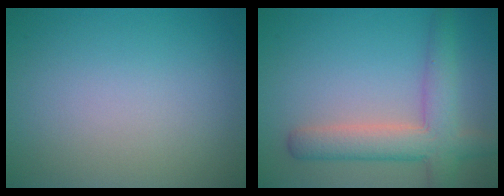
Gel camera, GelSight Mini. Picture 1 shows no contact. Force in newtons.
{"total": 5.4, "press": 5.4, "slide": 0.3}